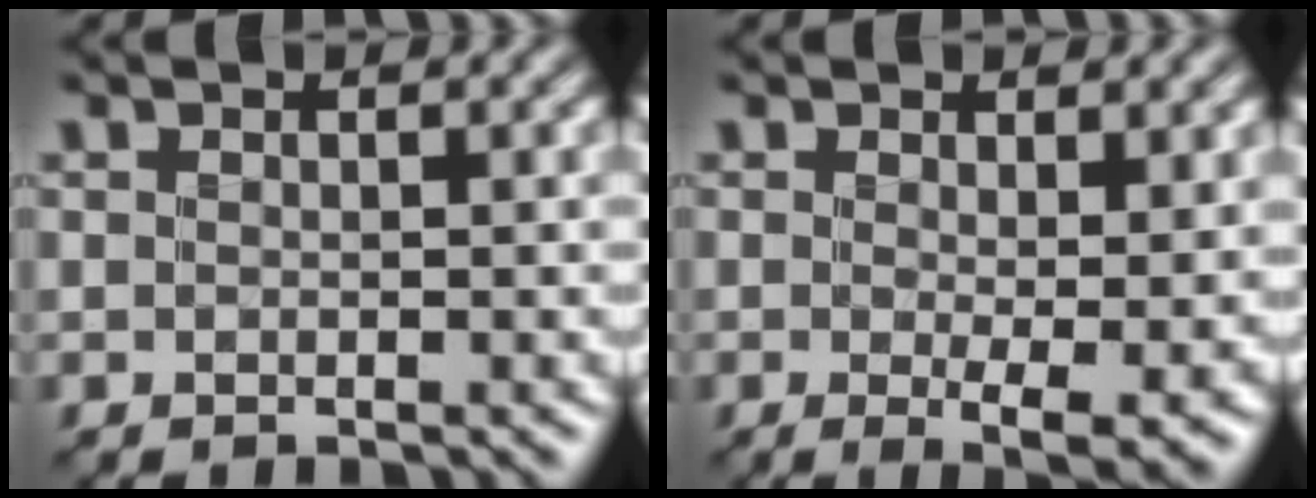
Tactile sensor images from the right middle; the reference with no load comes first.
{"total": 4.0, "force": [0.4, 0.9, 3.8], "torque": [-0.057, -0.016, 0.010]}